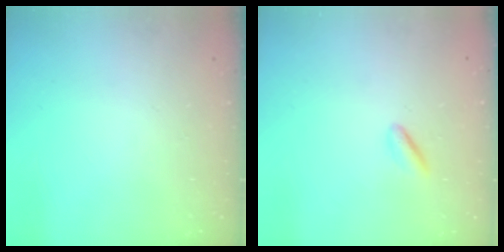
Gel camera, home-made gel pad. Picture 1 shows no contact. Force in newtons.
{"total": 2.4, "press": 2.2, "slide": 1.0}